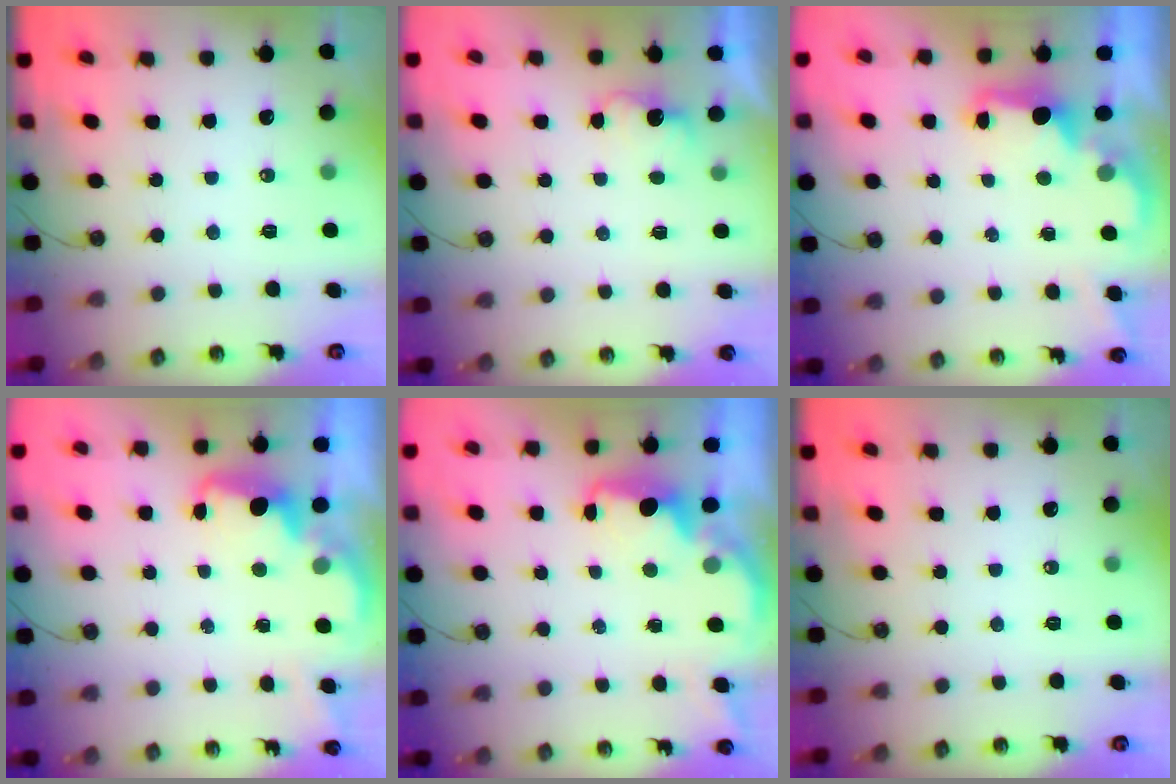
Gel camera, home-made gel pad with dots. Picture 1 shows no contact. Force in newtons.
{"total": 2.6, "press": 2.5, "slide": 0.9}
{"total": 2.4, "press": 2.2, "slide": 0.7}
{"total": 2.2, "press": 2.1, "slide": 0.6}
{"total": 2.2, "press": 2.1, "slide": 0.9}
{"total": 0.0}